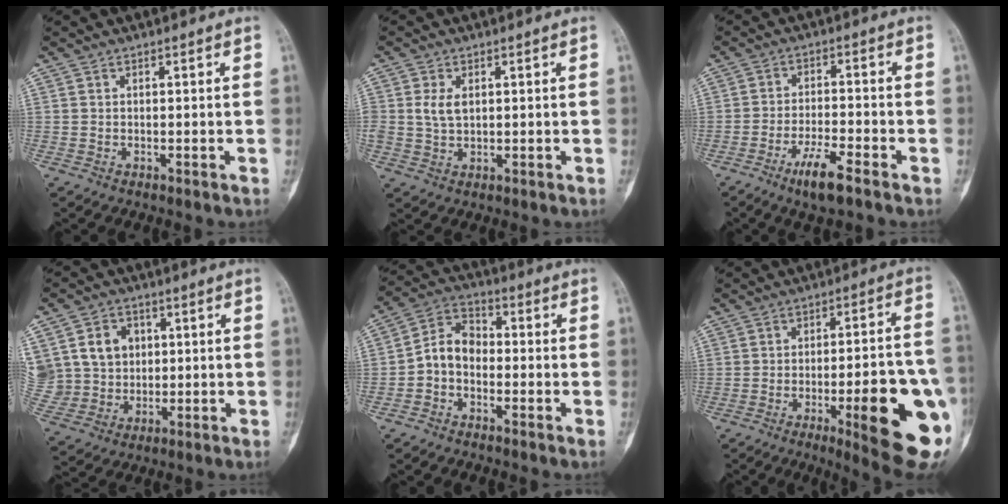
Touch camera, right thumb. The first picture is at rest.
{"total": 3.7, "force": [0.8, 2.2, 2.9], "torque": [-0.055, -0.001, 0.018]}
{"total": 7.0, "force": [-4.5, 1.5, 5.2], "torque": [-0.100, 0.017, -0.079]}
{"total": 14.0, "force": [3.2, 12.1, 6.2], "torque": [-0.108, 0.015, 0.076]}
{"total": 7.0, "force": [-1.7, 5.1, 4.5], "torque": [-0.068, 0.033, -0.047]}
{"total": 20.4, "force": [-6.2, 4.6, 18.9], "torque": [-0.205, 0.011, -0.069]}